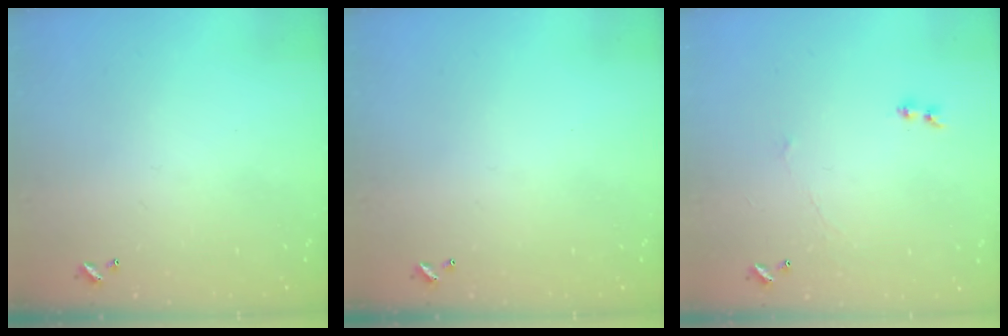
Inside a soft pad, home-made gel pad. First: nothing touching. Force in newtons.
{"total": 0.0}
{"total": 1.6, "press": 1.3, "slide": 0.9}